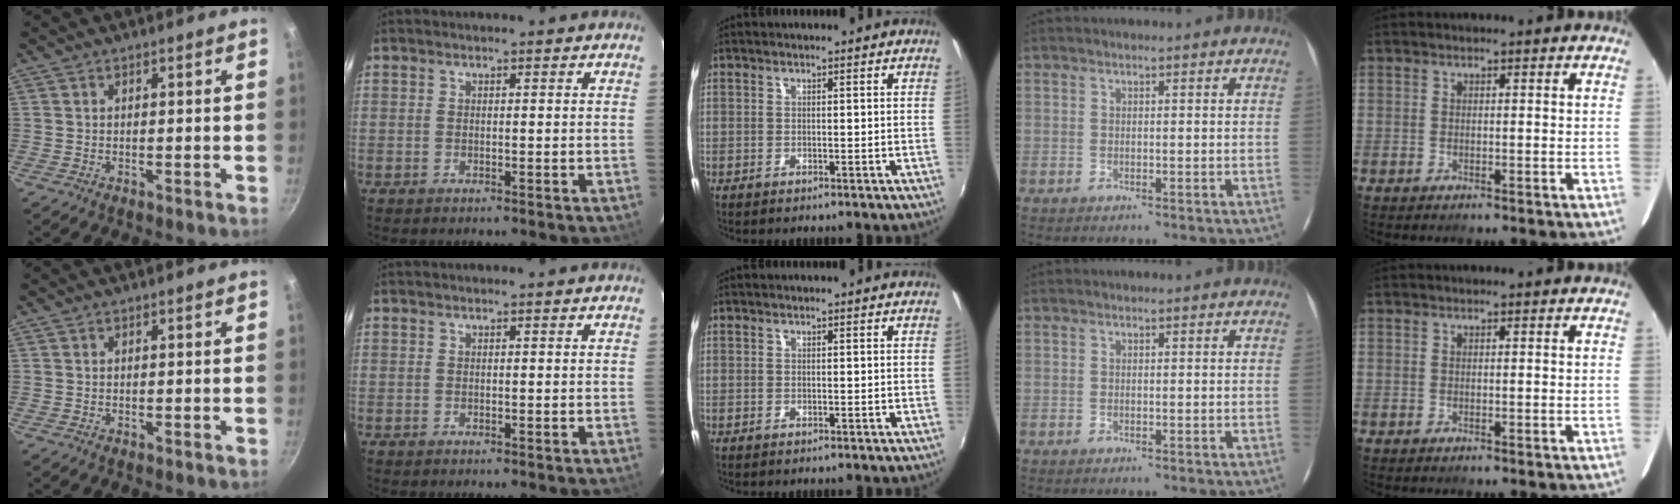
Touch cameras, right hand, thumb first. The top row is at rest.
{}